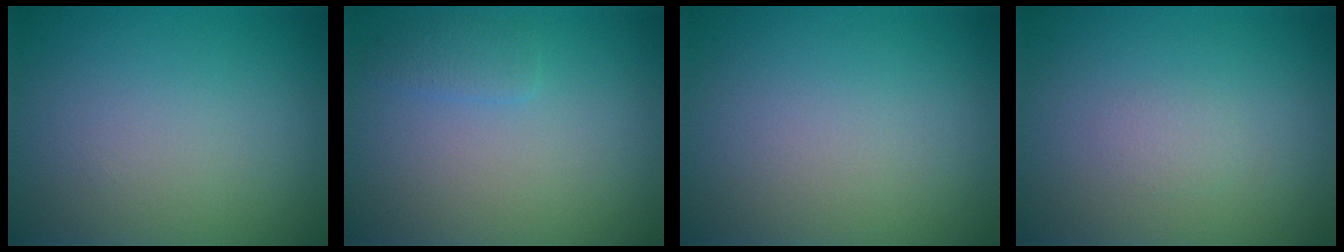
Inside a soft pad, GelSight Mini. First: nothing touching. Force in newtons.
{"total": 1.3, "press": 1.3, "slide": 0.1}
{"total": 0.0}
{"total": 0.6, "press": 0.6, "slide": 0.1}